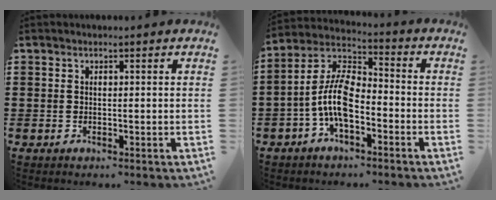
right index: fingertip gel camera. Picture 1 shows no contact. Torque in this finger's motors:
{"motor_torque": [2.14, 0.00, 1.05, 0.21]}